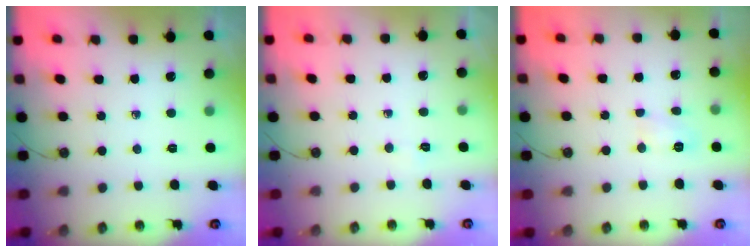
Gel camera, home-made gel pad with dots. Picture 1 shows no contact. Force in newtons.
{"total": 2.1, "press": 1.6, "slide": 1.4}
{"total": 4.3, "press": 4.2, "slide": 0.6}